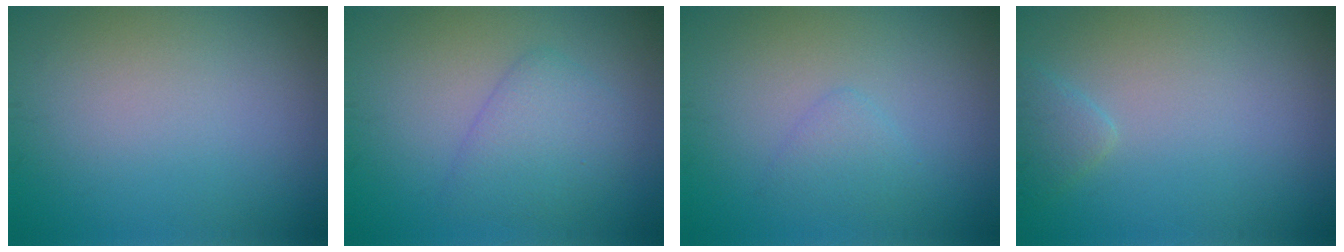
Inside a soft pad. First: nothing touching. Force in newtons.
{"total": 3.1, "press": 3.0, "slide": 0.3}
{"total": 1.4, "press": 1.4, "slide": 0.1}
{"total": 1.4, "press": 1.4, "slide": 0.2}